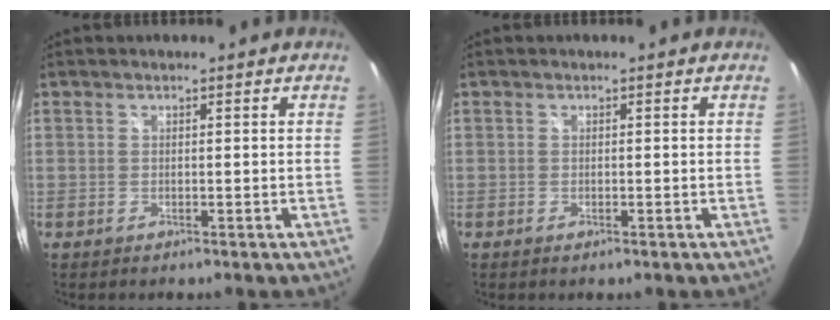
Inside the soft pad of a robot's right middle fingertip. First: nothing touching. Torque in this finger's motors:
{"motor_torque": [-0.54, -0.05, 0.03, -0.01]}